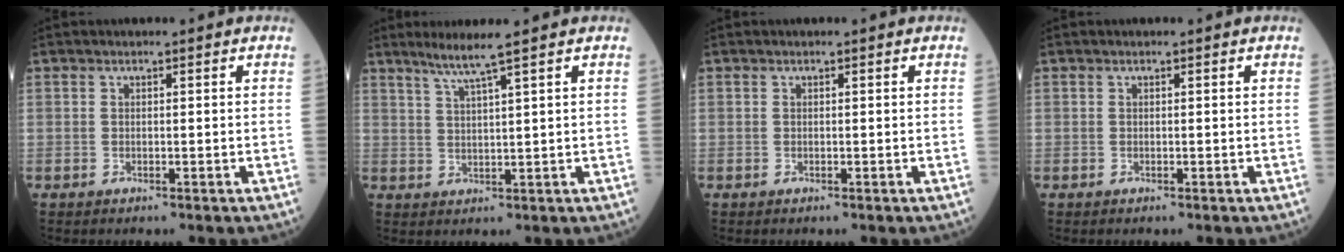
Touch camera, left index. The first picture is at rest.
{"total": 4.2, "force": [3.0, -1.3, 2.7], "torque": [-0.057, -0.007, 0.061]}
{"total": 0.0}
{"total": 0.0}